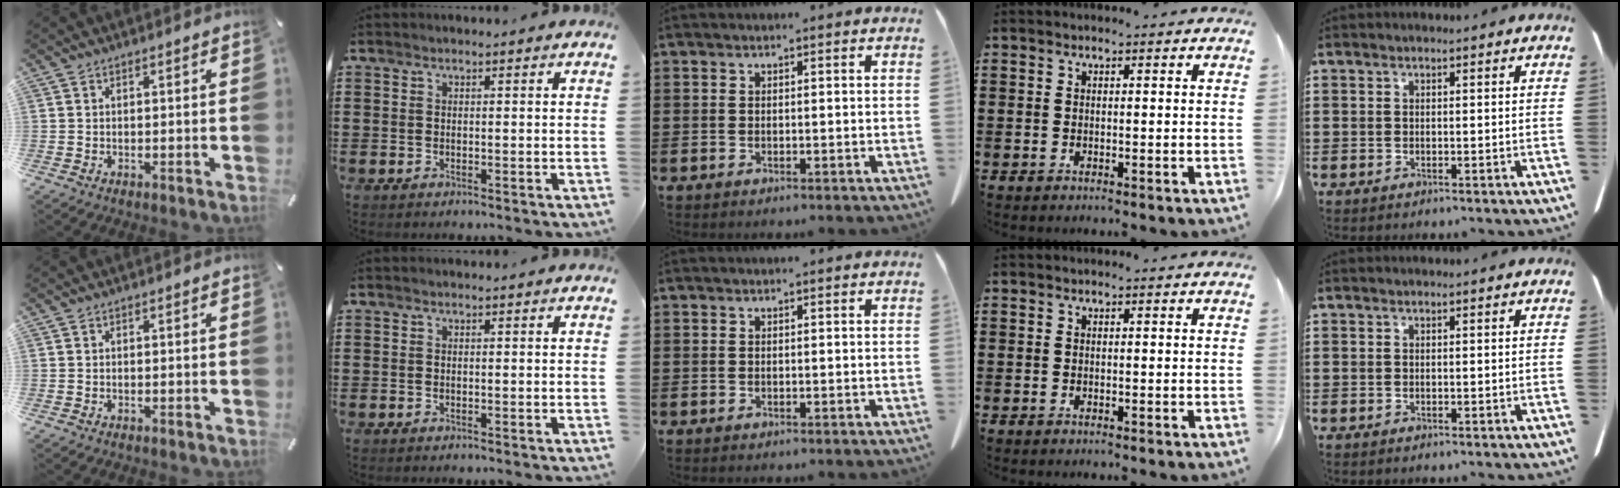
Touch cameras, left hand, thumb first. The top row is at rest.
{}